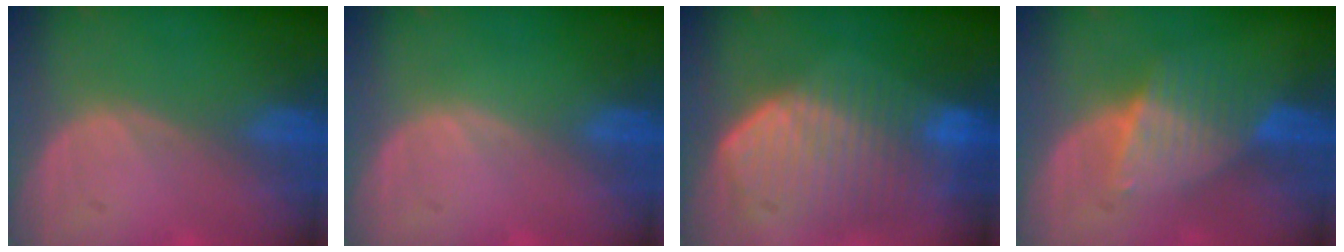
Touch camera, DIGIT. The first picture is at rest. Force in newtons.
{"total": 0.0}
{"total": 10.8, "press": 9.5, "slide": 5.1}
{"total": 6.5, "press": 5.9, "slide": 2.8}